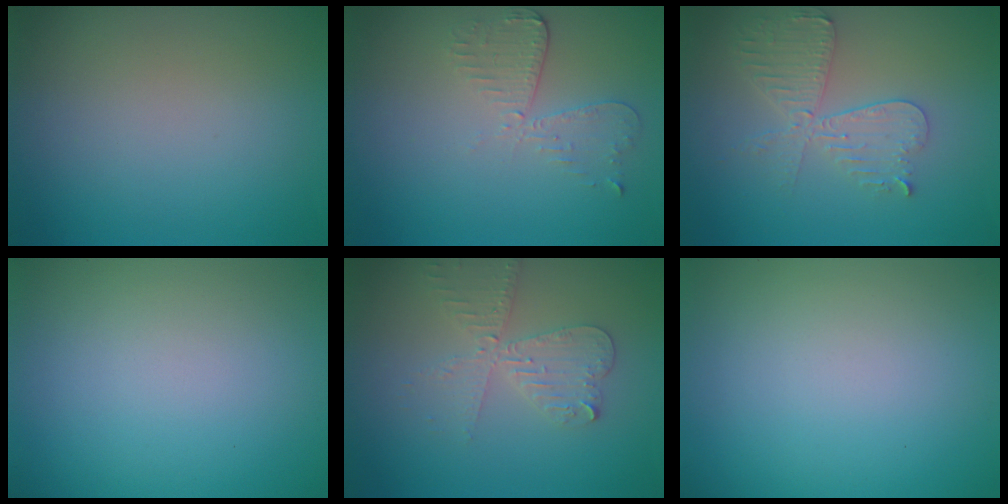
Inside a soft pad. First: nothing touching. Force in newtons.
{"total": 2.6, "press": 2.3, "slide": 1.3}
{"total": 4.4, "press": 3.8, "slide": 2.1}
{"total": 0.0}
{"total": 3.9, "press": 3.3, "slide": 2.1}
{"total": 0.0}